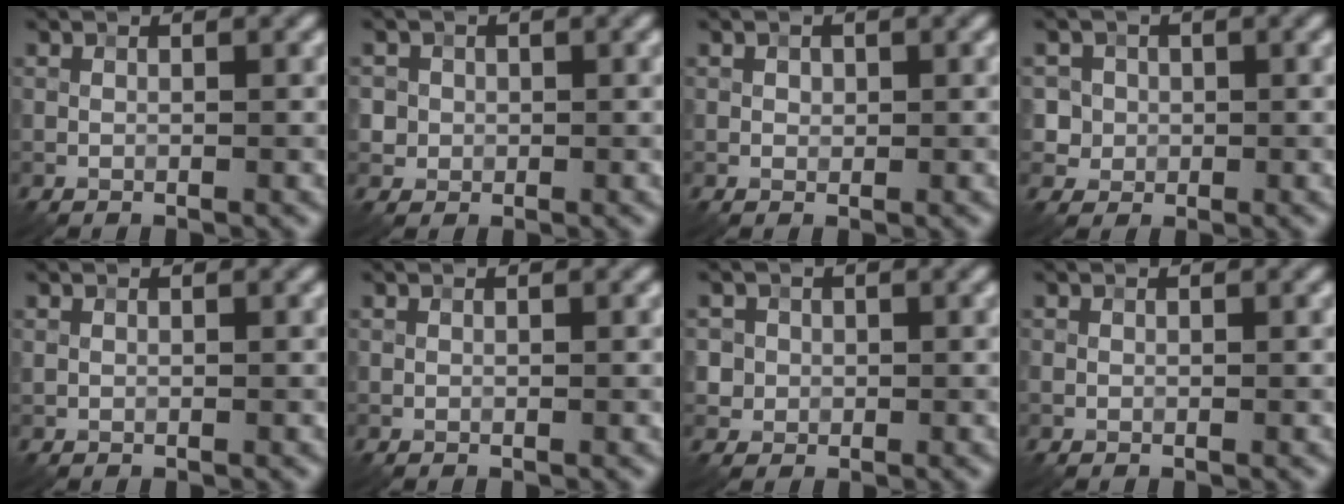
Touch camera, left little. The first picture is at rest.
{"total": 1.8, "force": [0.3, 1.7, 0.4], "torque": [0.002, 0.002, 0.010]}
{"total": 0.6, "force": [0.2, 0.5, 0.2], "torque": [-0.002, -0.002, 0.002]}
{"total": 3.4, "force": [0.7, 3.2, 0.9], "torque": [-0.004, 0.014, 0.007]}
{"total": 0.0}
{"total": 0.0}
{"total": 2.2, "force": [0.4, 2.1, 0.6], "torque": [-0.002, 0.004, 0.008]}
{"total": 0.0}